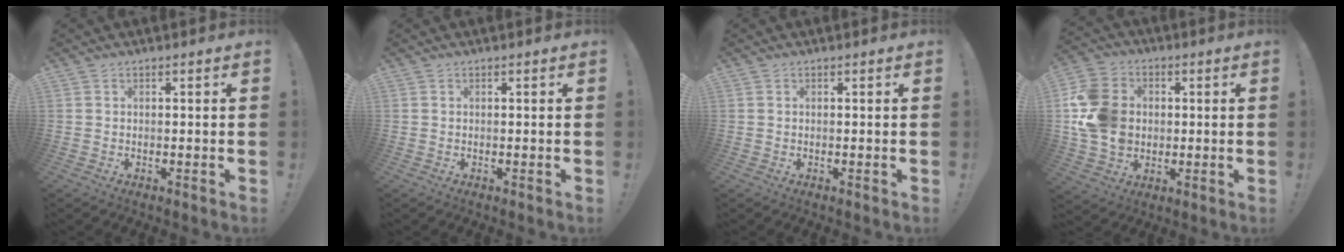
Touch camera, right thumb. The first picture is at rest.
{"total": 0.0}
{"total": 0.0}
{"total": 16.6, "force": [0.8, 13.9, 9.2], "torque": [-0.174, 0.005, 0.020]}